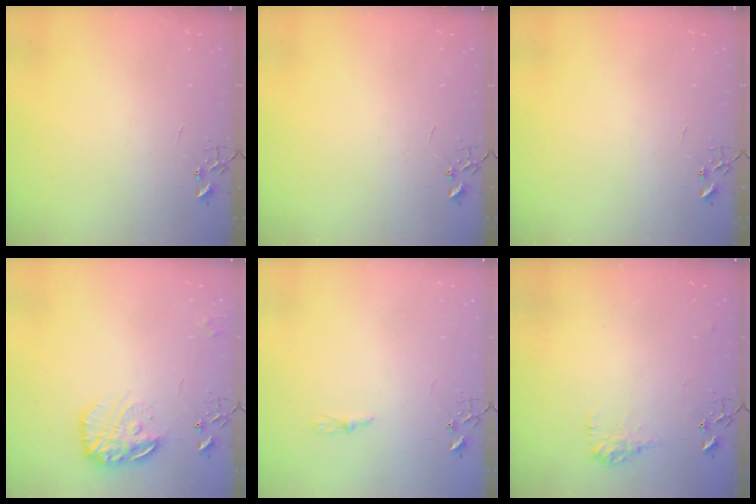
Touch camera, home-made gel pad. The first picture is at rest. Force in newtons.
{"total": 0.0}
{"total": 0.0}
{"total": 16.0, "press": 15.9, "slide": 1.3}
{"total": 4.4, "press": 4.3, "slide": 0.5}
{"total": 9.2, "press": 9.2, "slide": 0.4}